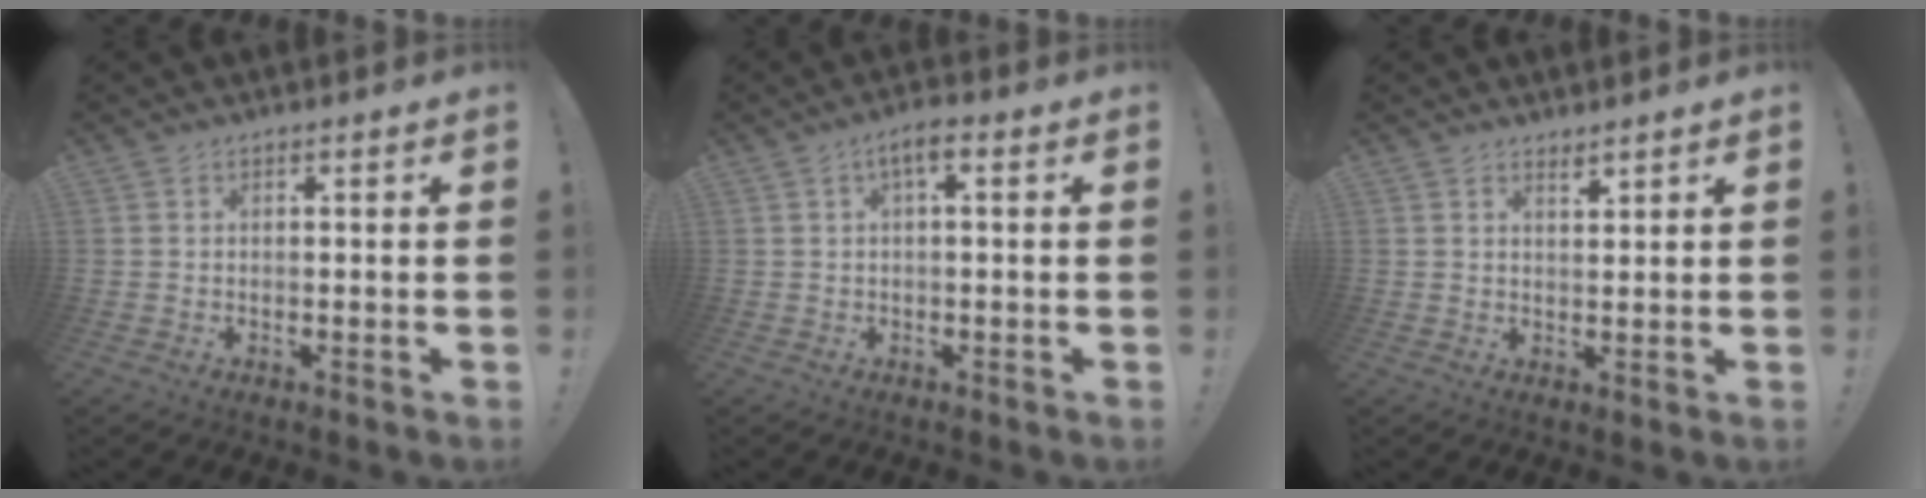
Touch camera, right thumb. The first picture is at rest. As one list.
[{"total": 3.7, "force": [0.5, 0.9, 3.5], "torque": [-0.062, 0.005, 0.005]}, {"total": 2.1, "force": [1.9, 0.1, 0.9], "torque": [-0.009, -0.013, 0.033]}]